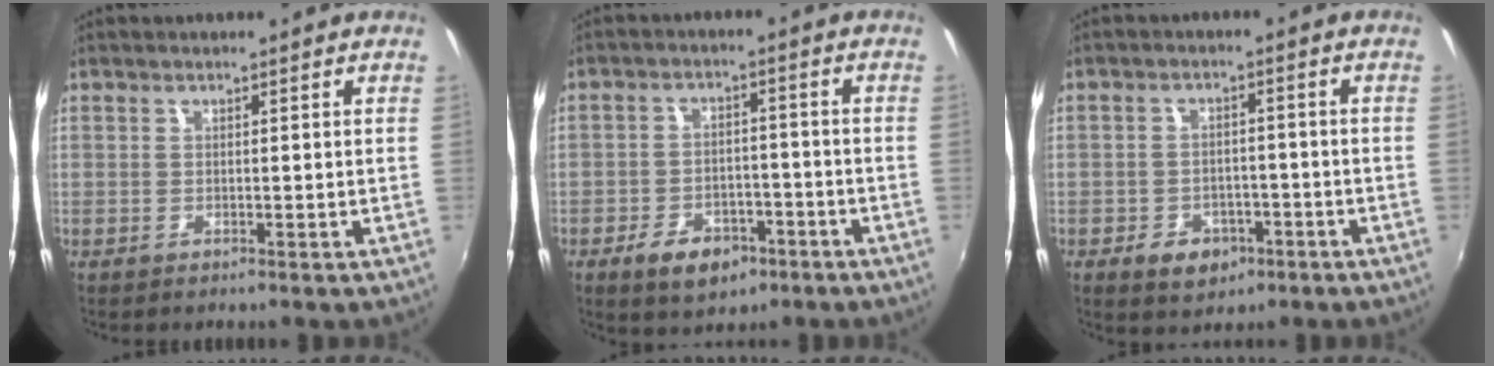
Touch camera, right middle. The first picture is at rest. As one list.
[{"total": 8.7, "force": [-5.2, 5.1, 4.7], "torque": [-0.111, 0.005, -0.072]}, {"total": 6.6, "force": [-3.6, 4.7, 2.8], "torque": [-0.076, 0.007, -0.042]}]